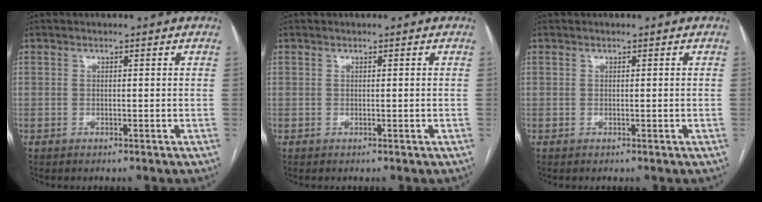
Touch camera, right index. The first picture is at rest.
{"total": 0.0}
{"total": 0.0}